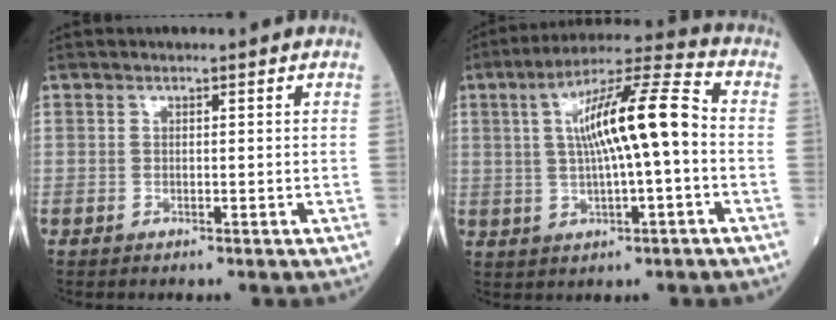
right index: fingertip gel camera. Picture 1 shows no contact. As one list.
[{"total": 13.0, "force": [0.8, 1.6, 12.9], "torque": [-0.223, 0.024, 0.009]}]